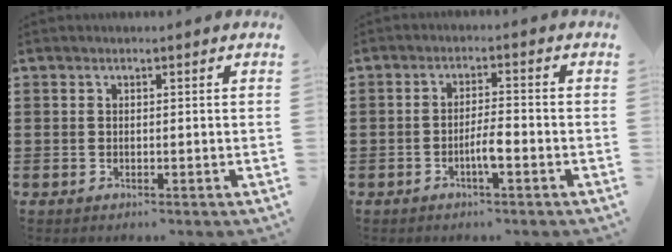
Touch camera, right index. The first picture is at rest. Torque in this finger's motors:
{"motor_torque": [1.07, 1.07, 0.51, 0.12]}